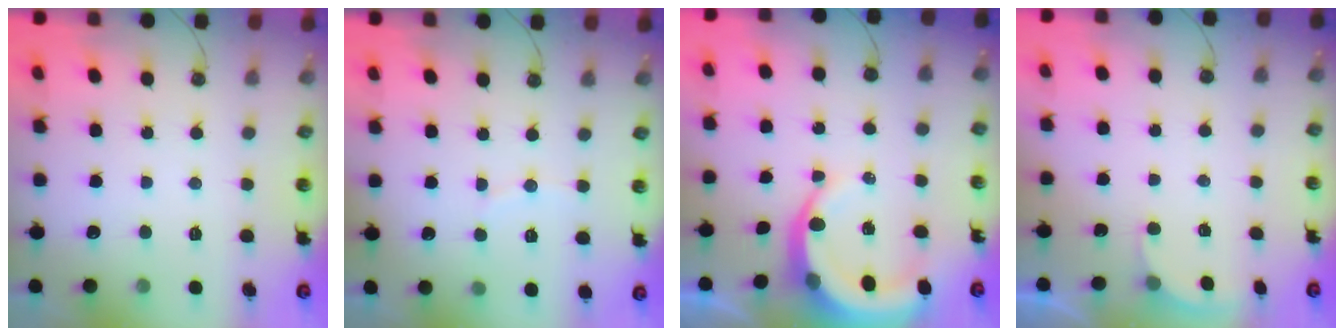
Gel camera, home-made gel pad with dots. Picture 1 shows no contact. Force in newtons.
{"total": 3.7, "press": 3.6, "slide": 1.0}
{"total": 7.7, "press": 7.6, "slide": 1.0}
{"total": 2.3, "press": 2.1, "slide": 0.8}